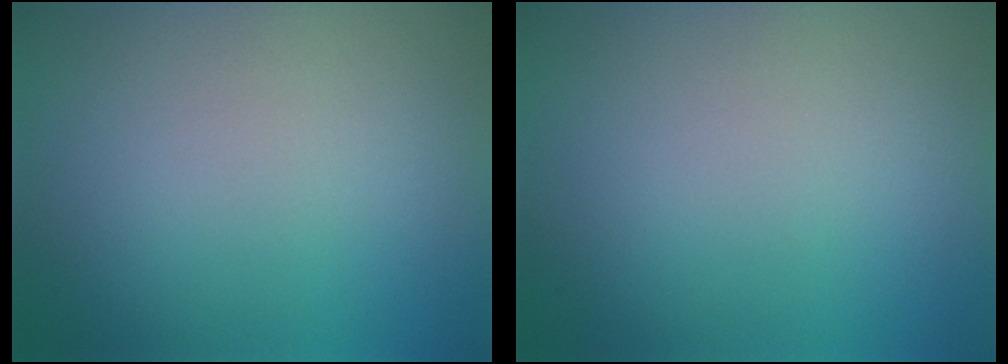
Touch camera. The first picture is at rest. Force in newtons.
{"total": 0.0}